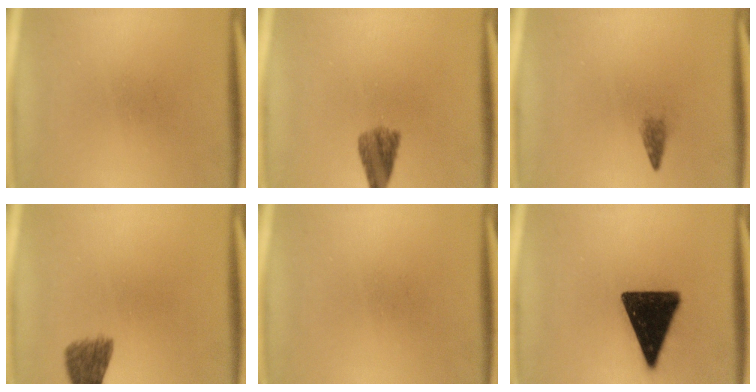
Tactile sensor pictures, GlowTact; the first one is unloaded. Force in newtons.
{"total": 4.5}
{"total": 1.3}
{"total": 4.6}
{"total": 0.0}
{"total": 16.0}